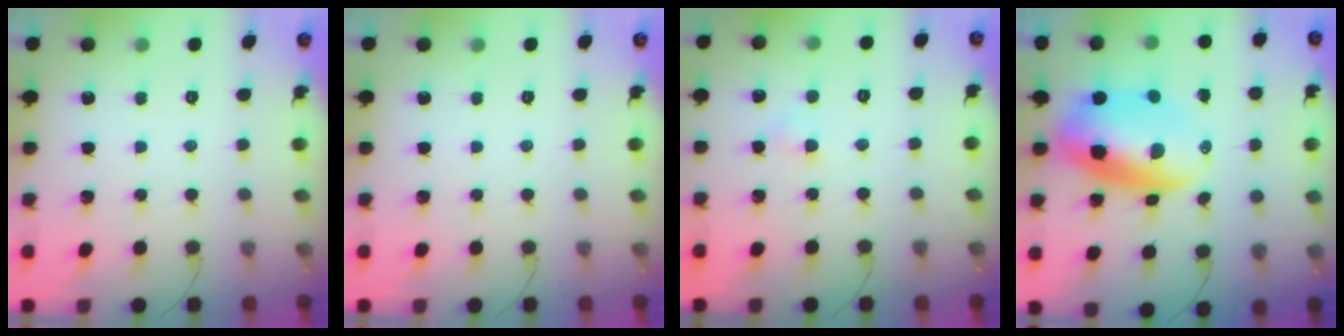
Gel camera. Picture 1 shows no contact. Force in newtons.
{"total": 0.0}
{"total": 2.2, "press": 2.1, "slide": 0.8}
{"total": 11.0, "press": 10.7, "slide": 2.8}